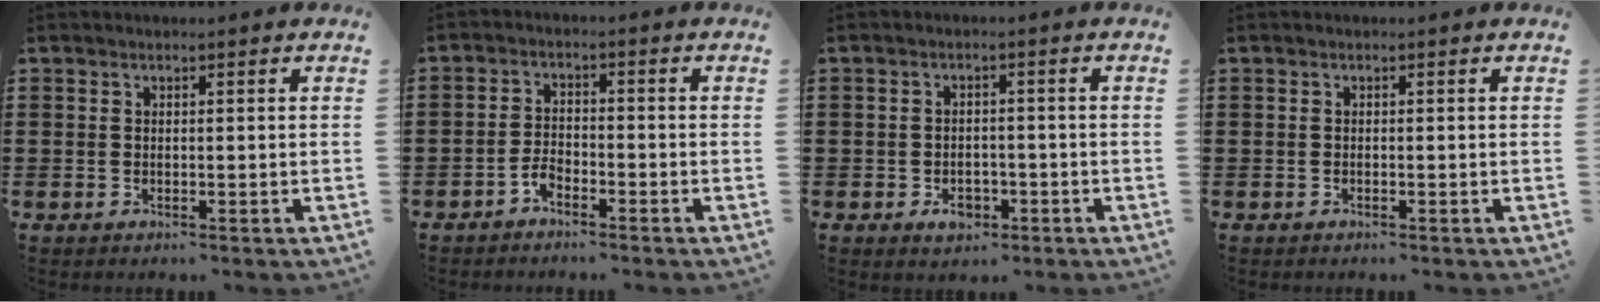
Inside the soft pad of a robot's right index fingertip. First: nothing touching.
{"total": 2.6, "force": [-2.0, 1.2, 1.1], "torque": [-0.025, 0.007, -0.040]}
{"total": 3.0, "force": [-1.4, 2.0, 1.7], "torque": [-0.024, -0.001, -0.030]}
{"total": 0.0}